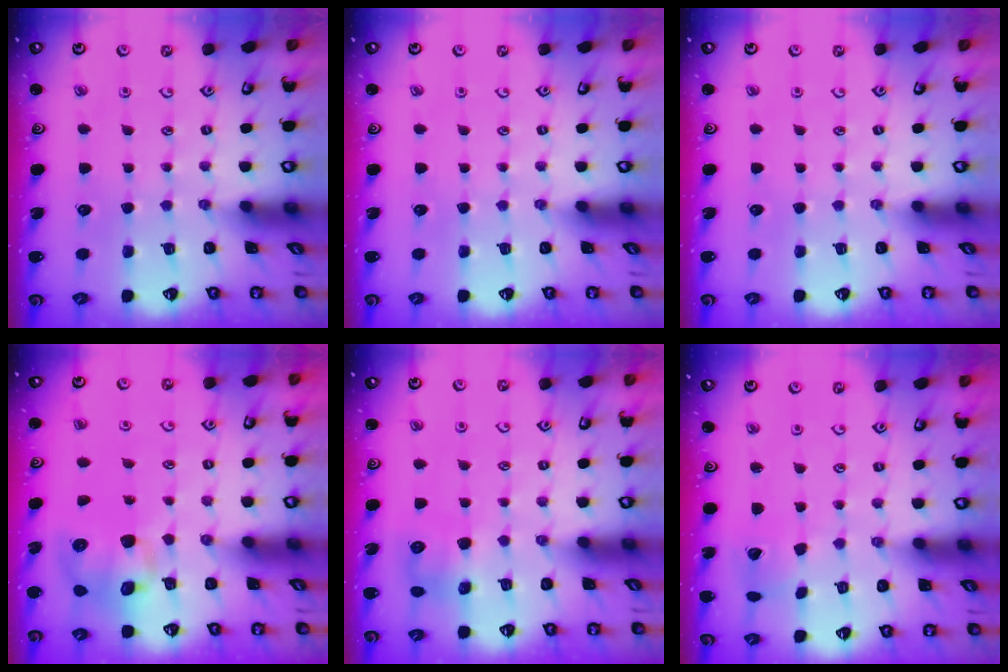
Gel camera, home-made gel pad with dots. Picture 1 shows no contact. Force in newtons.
{"total": 0.0}
{"total": 0.0}
{"total": 9.0, "press": 8.9, "slide": 1.3}
{"total": 7.1, "press": 7.1, "slide": 0.3}
{"total": 2.8, "press": 2.8, "slide": 0.4}